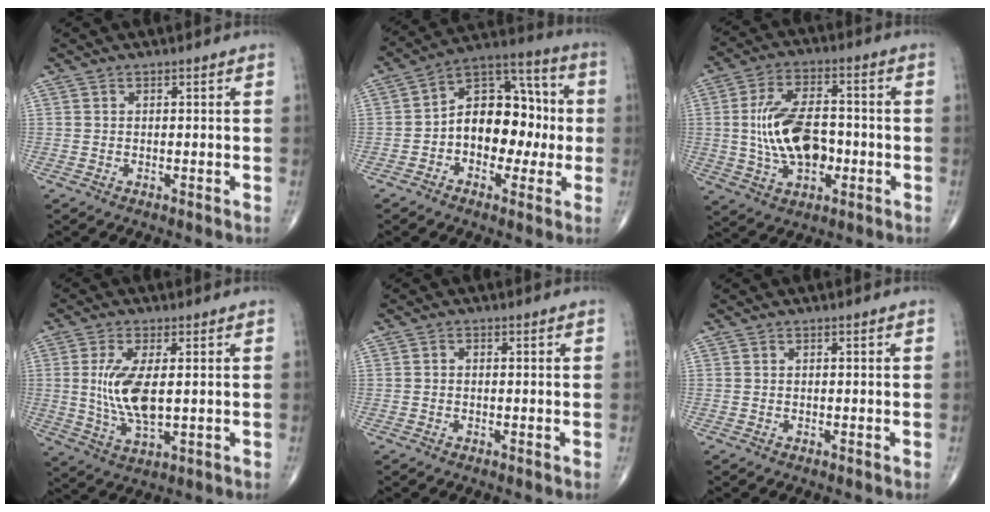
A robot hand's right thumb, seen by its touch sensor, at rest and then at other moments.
{"total": 15.0, "force": [-1.3, 10.1, 11.0], "torque": [-0.128, 0.049, -0.029]}
{"total": 14.1, "force": [-1.3, 8.1, 11.5], "torque": [-0.200, 0.018, -0.019]}
{"total": 9.8, "force": [0.8, 3.9, 8.9], "torque": [-0.185, -0.015, 0.023]}
{"total": 0.6, "force": [-0.2, 0.5, 0.3], "torque": [-0.003, 0.002, -0.007]}
{"total": 0.0}